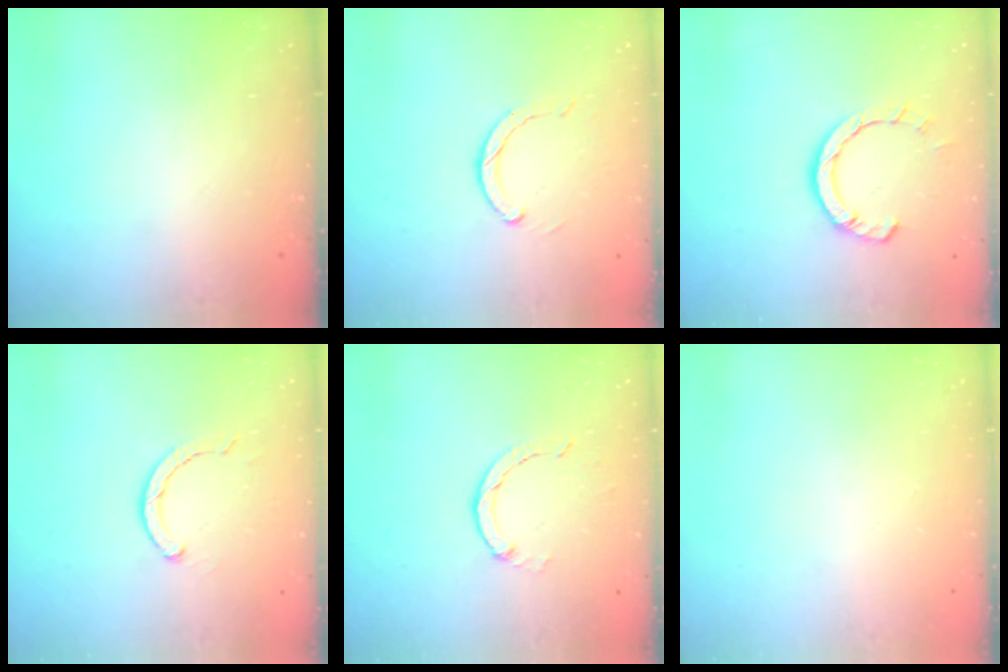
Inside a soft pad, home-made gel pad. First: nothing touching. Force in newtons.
{"total": 2.9, "press": 2.9, "slide": 0.4}
{"total": 7.8, "press": 7.7, "slide": 1.2}
{"total": 2.6, "press": 2.5, "slide": 0.4}
{"total": 1.8, "press": 1.8, "slide": 0.2}
{"total": 0.0}